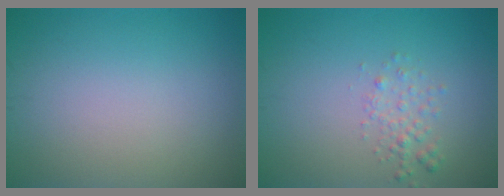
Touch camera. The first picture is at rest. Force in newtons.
{"total": 1.6, "press": 1.6, "slide": 0.1}